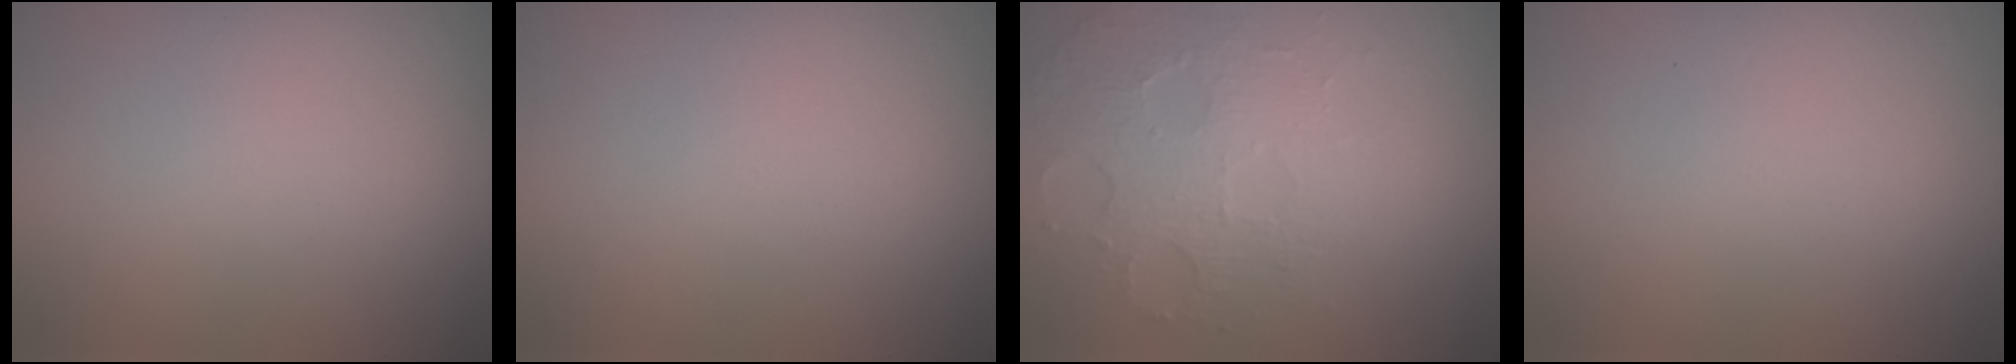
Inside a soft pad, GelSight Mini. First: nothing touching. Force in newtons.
{"total": 0.0}
{"total": 4.3, "press": 3.0, "slide": 3.1}
{"total": 0.0}